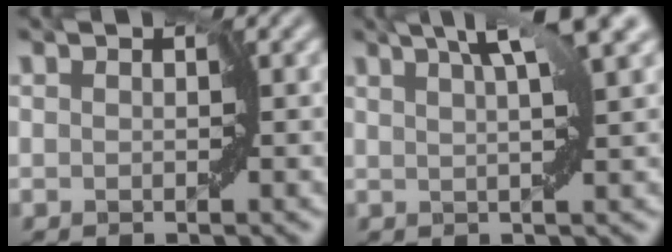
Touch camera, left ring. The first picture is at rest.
{"total": 5.2, "force": [3.1, -0.1, 4.1], "torque": [-0.061, 0.016, 0.056]}